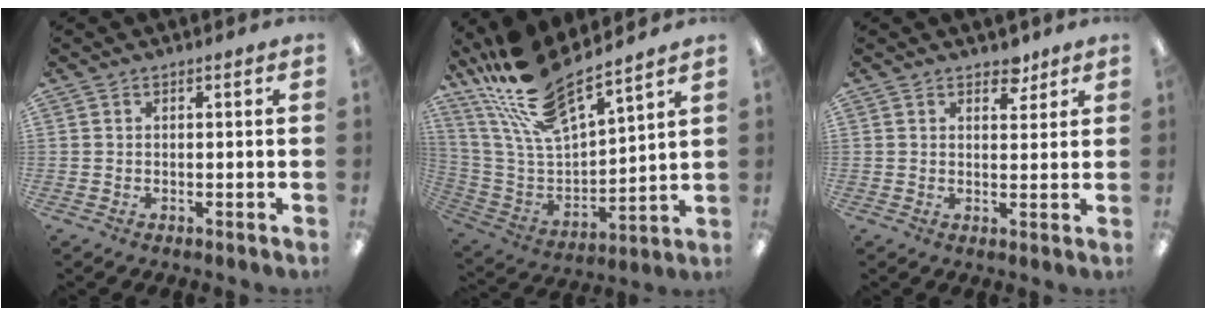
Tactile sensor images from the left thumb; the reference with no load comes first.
{"total": 19.1, "force": [15.9, 4.8, 9.4], "torque": [-0.213, -0.108, 0.282]}
{"total": 4.4, "force": [3.6, 2.2, 1.3], "torque": [0.000, -0.020, 0.060]}